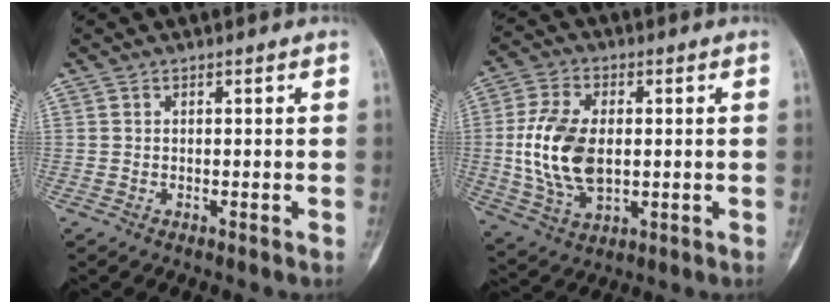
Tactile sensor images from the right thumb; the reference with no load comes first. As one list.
[{"total": 14.1, "force": [0.1, 8.4, 11.3], "torque": [-0.226, -0.002, 0.008]}]